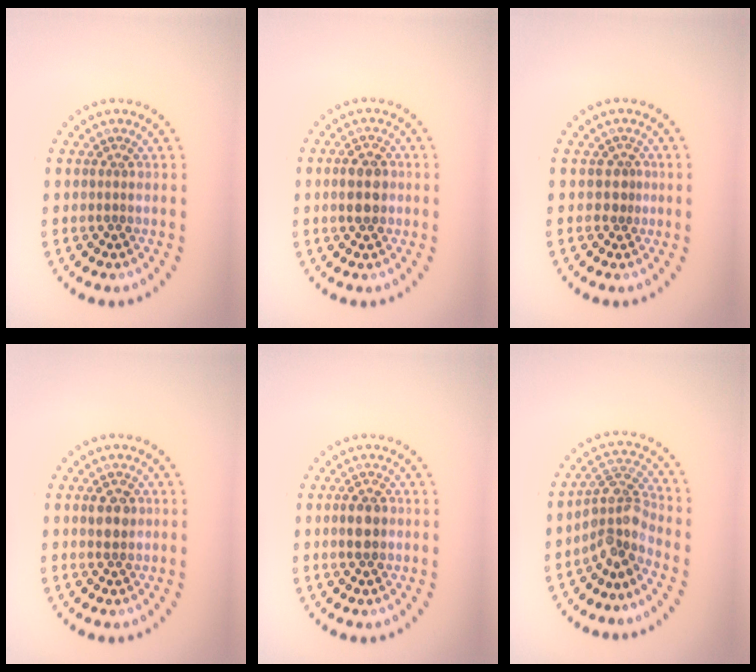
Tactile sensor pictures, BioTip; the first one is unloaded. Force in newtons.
{"total": 3.0, "press": 3.0, "slide": 0.0}
{"total": 1.0, "press": 0.7, "slide": 0.7}
{"total": 1.9, "press": 1.8, "slide": 0.5}
{"total": 2.0, "press": 2.0, "slide": 0.1}
{"total": 3.9, "press": 2.9, "slide": 2.6}